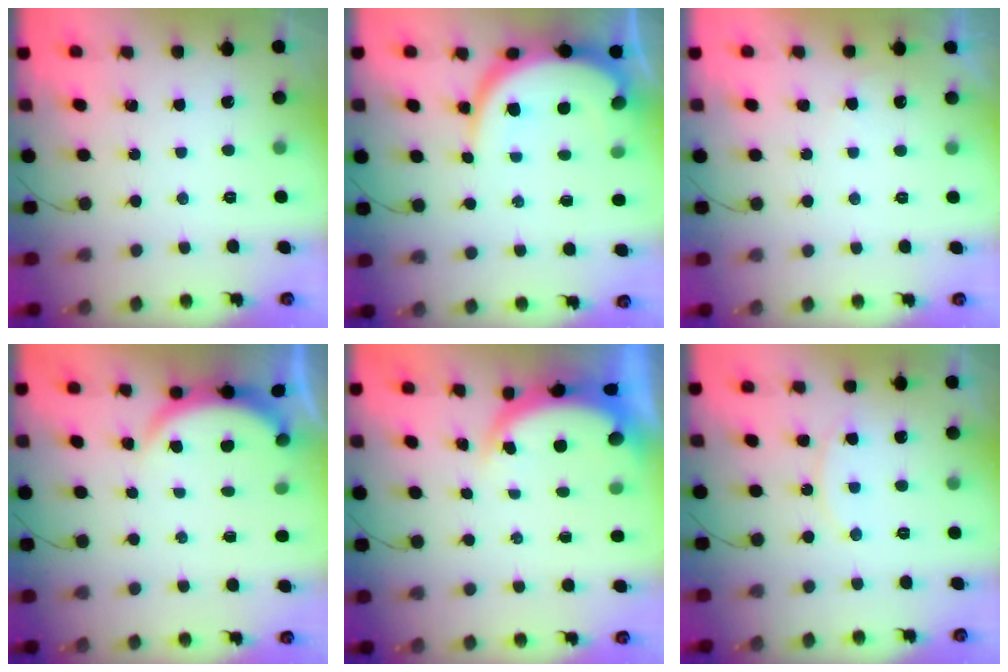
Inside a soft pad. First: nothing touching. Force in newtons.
{"total": 10.9, "press": 10.8, "slide": 1.2}
{"total": 3.0, "press": 3.0, "slide": 0.0}
{"total": 3.3, "press": 3.2, "slide": 0.5}
{"total": 4.4, "press": 4.4, "slide": 0.1}
{"total": 7.9, "press": 7.7, "slide": 1.3}